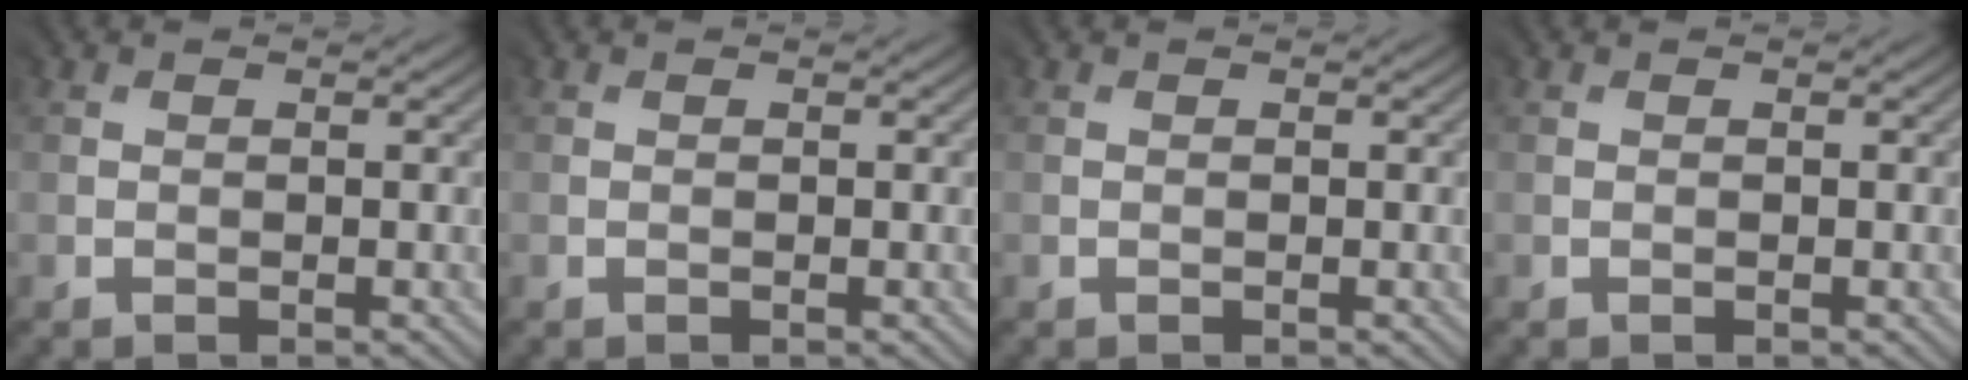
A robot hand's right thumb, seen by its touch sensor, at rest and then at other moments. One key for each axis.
{"total": 0.0}
{"total": 0.0}
{"total": 0.0}